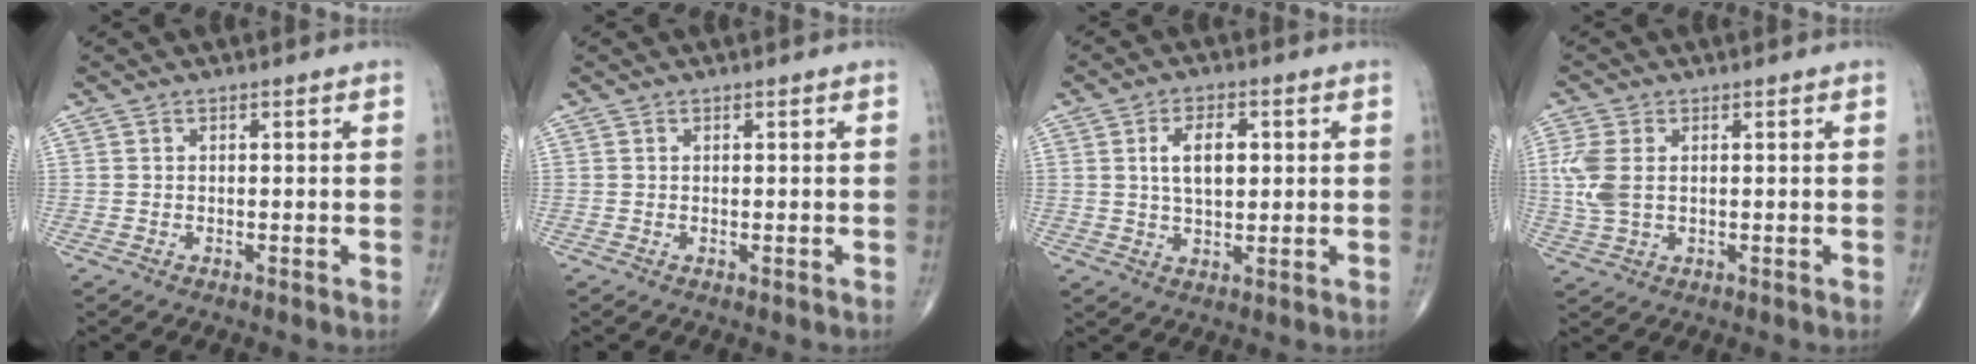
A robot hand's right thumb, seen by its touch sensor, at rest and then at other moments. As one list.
[{"total": 0.0}, {"total": 7.3, "force": [1.5, 4.0, 5.9], "torque": [-0.092, -0.001, 0.025]}, {"total": 6.4, "force": [0.8, 4.1, 4.9], "torque": [-0.127, 0.004, 0.019]}]